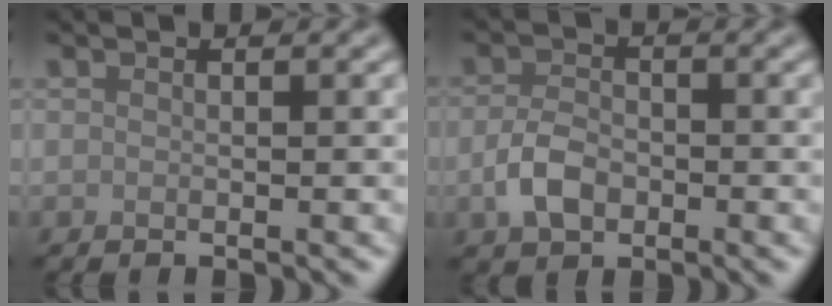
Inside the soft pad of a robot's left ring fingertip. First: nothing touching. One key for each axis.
{"total": 3.2, "fx": -1.0, "fy": 2.1, "fz": 2.1, "tx": -0.044, "ty": -0.001, "tz": -0.024}